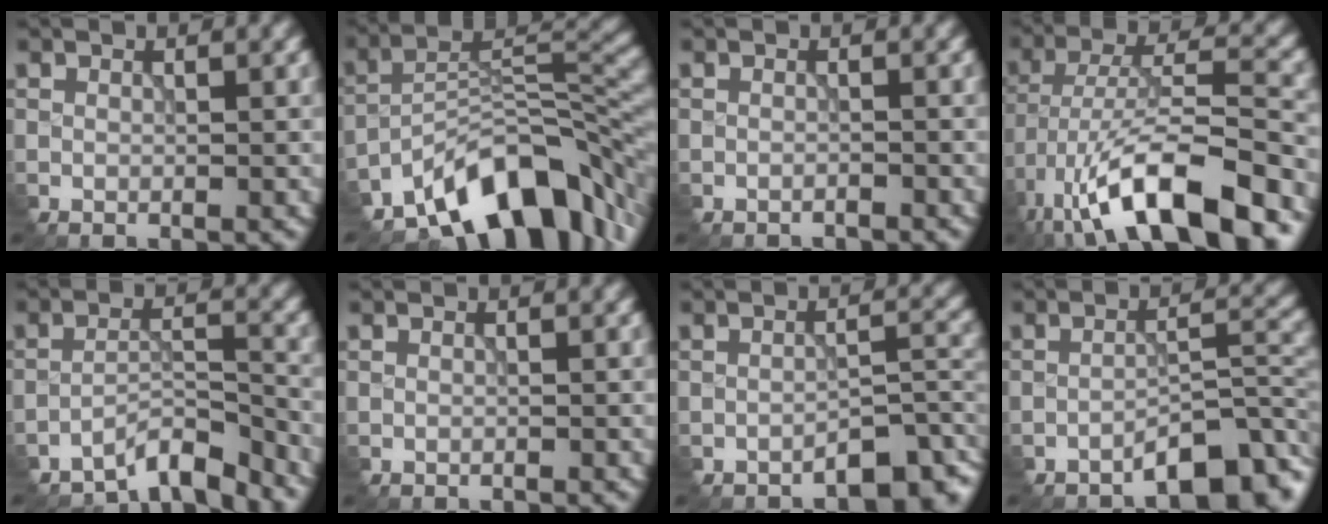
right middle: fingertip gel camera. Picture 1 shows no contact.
{"total": 11.1, "force": [-7.8, 4.5, 6.5], "torque": [-0.093, 0.013, -0.148]}
{"total": 1.2, "force": [-1.2, 0.0, -0.1], "torque": [0.001, -0.002, -0.025]}
{"total": 12.8, "force": [-7.9, 3.8, 9.3], "torque": [-0.166, 0.012, -0.137]}
{"total": 4.8, "force": [-4.6, 0.6, 1.2], "torque": [-0.020, 0.006, -0.081]}
{"total": 0.0}
{"total": 4.0, "force": [-3.3, 1.1, 2.0], "torque": [-0.026, 0.011, -0.046]}
{"total": 5.6, "force": [-4.4, 1.6, 3.2], "torque": [-0.042, 0.015, -0.064]}